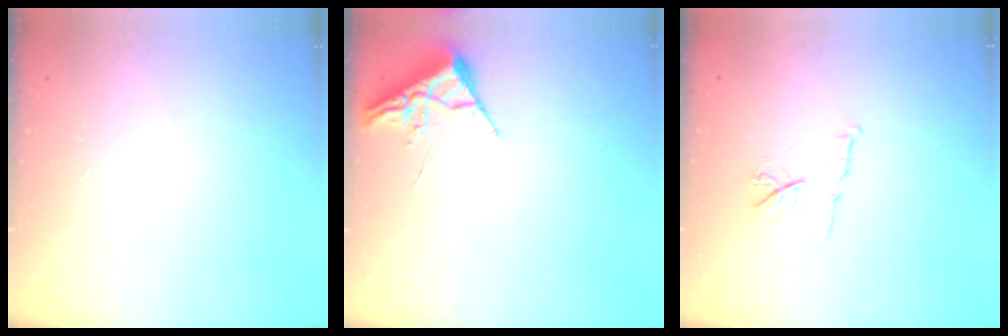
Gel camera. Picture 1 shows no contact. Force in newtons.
{"total": 3.7, "press": 3.6, "slide": 0.5}
{"total": 7.5, "press": 7.5, "slide": 0.7}